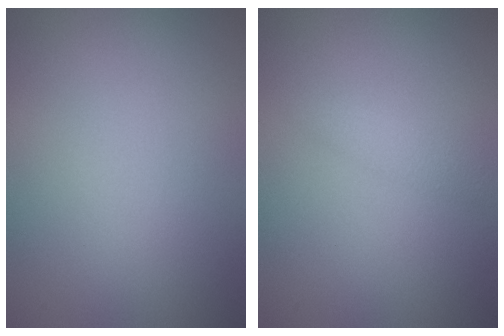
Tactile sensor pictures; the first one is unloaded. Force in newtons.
{"total": 1.2, "press": 1.2, "slide": 0.0}